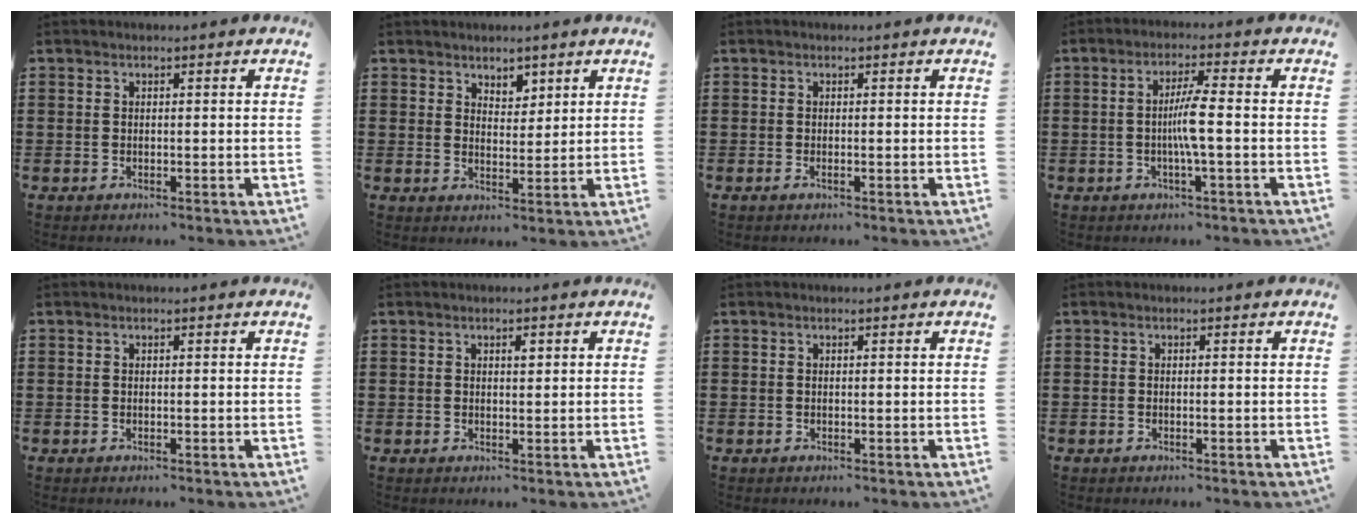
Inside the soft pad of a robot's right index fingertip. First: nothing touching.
{"total": 3.2, "force": [2.7, 1.6, 0.2], "torque": [-0.014, 0.005, 0.052]}
{"total": 0.5, "force": [-0.2, 0.0, 0.5], "torque": [-0.009, -0.004, -0.003]}
{"total": 4.7, "force": [-0.6, -0.1, 4.6], "torque": [-0.083, -0.005, -0.016]}
{"total": 0.0}
{"total": 1.1, "force": [0.5, 0.4, 0.9], "torque": [-0.009, 0.000, 0.006]}
{"total": 0.0}
{"total": 0.0}